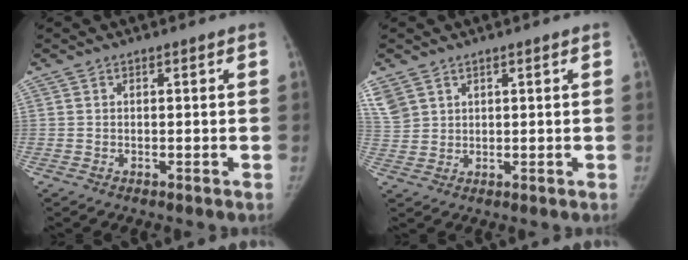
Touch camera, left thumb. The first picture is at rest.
{"total": 7.2, "force": [4.0, 5.2, 2.9], "torque": [-0.075, 0.002, 0.091]}